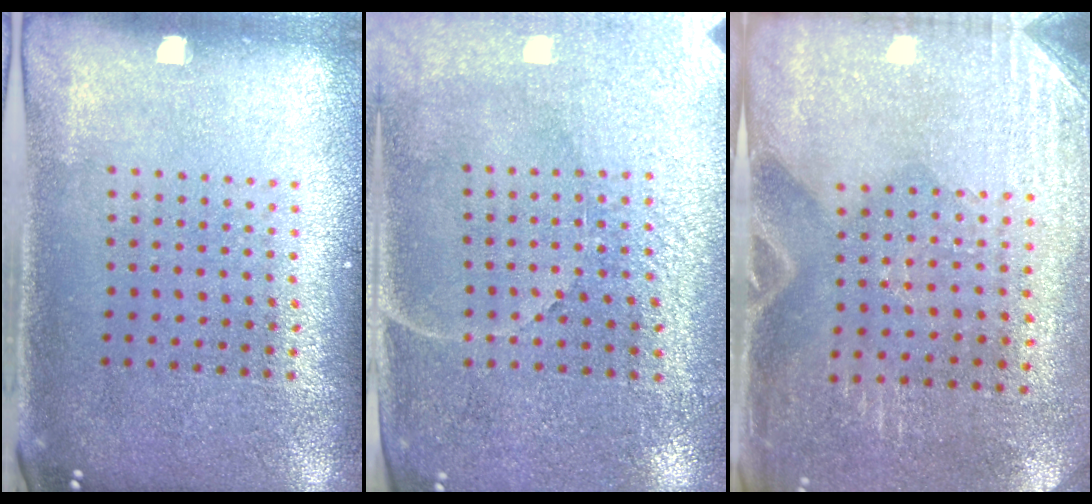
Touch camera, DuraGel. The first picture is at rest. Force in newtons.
{"total": 3.3, "press": 3.1, "slide": 1.1}
{"total": 2.8, "press": 2.5, "slide": 1.3}